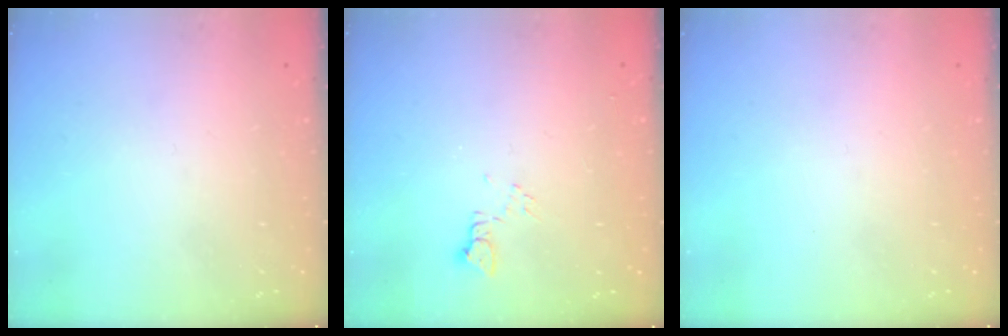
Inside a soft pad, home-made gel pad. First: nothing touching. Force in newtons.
{"total": 3.6, "press": 3.6, "slide": 0.5}
{"total": 0.0}